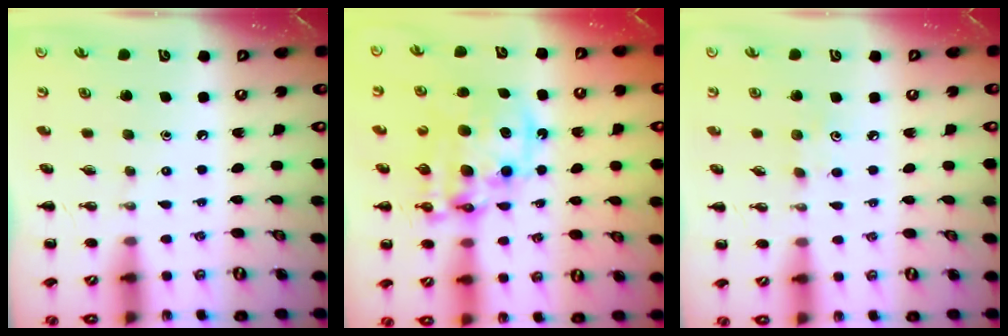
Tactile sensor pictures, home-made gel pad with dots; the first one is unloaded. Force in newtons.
{"total": 14.6, "press": 14.1, "slide": 3.6}
{"total": 4.0, "press": 3.9, "slide": 1.1}